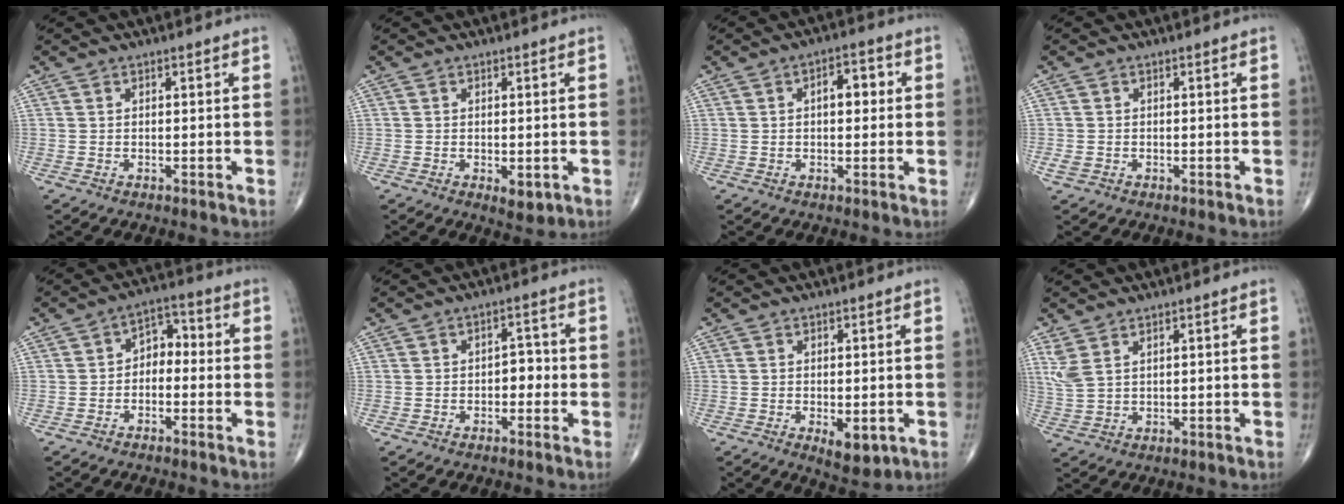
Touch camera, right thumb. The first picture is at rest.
{"total": 2.9, "force": [-0.8, 1.5, 2.4], "torque": [-0.027, -0.006, -0.005]}
{"total": 5.1, "force": [0.8, 2.7, 4.3], "torque": [-0.048, 0.014, 0.007]}
{"total": 1.4, "force": [-0.4, 1.1, 0.7], "torque": [-0.015, 0.000, -0.007]}
{"total": 5.1, "force": [-1.0, 3.6, 3.5], "torque": [-0.031, 0.033, -0.031]}
{"total": 3.0, "force": [-0.8, 2.1, 2.0], "torque": [-0.006, 0.014, -0.020]}
{"total": 5.0, "force": [-1.4, 2.5, 4.1], "torque": [-0.050, -0.009, -0.011]}
{"total": 4.1, "force": [2.3, 1.8, 2.9], "torque": [-0.071, -0.003, 0.058]}